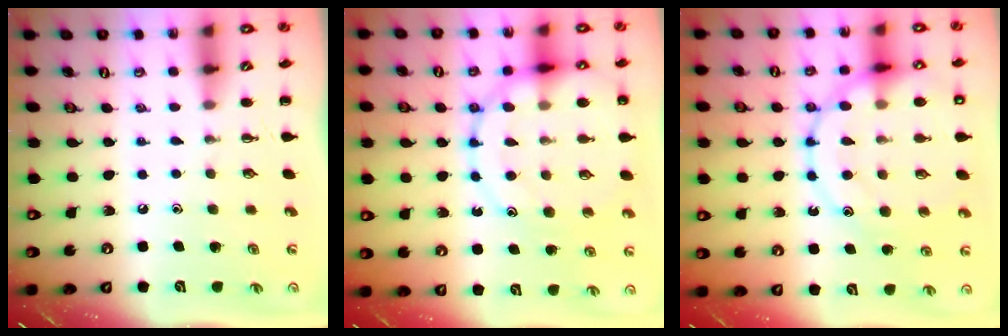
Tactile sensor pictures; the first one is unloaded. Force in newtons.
{"total": 16.6, "press": 16.5, "slide": 2.2}
{"total": 21.0, "press": 21.0, "slide": 1.8}